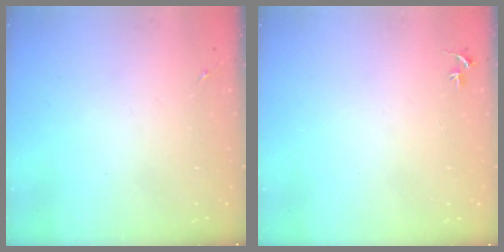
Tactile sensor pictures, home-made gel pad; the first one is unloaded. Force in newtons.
{"total": 2.7, "press": 2.7, "slide": 0.3}